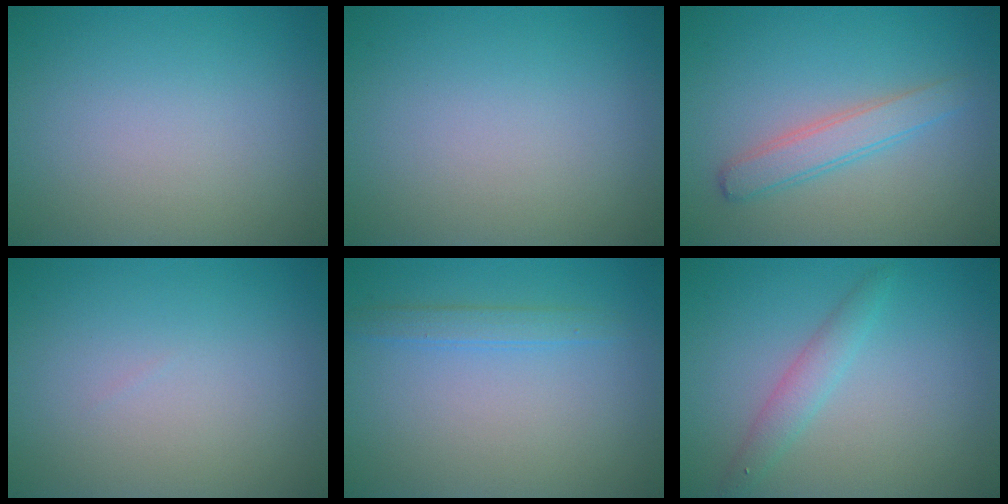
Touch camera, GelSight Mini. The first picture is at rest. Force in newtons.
{"total": 0.0}
{"total": 2.5, "press": 2.5, "slide": 0.1}
{"total": 0.0}
{"total": 1.5, "press": 1.5, "slide": 0.1}
{"total": 1.9, "press": 1.9, "slide": 0.1}